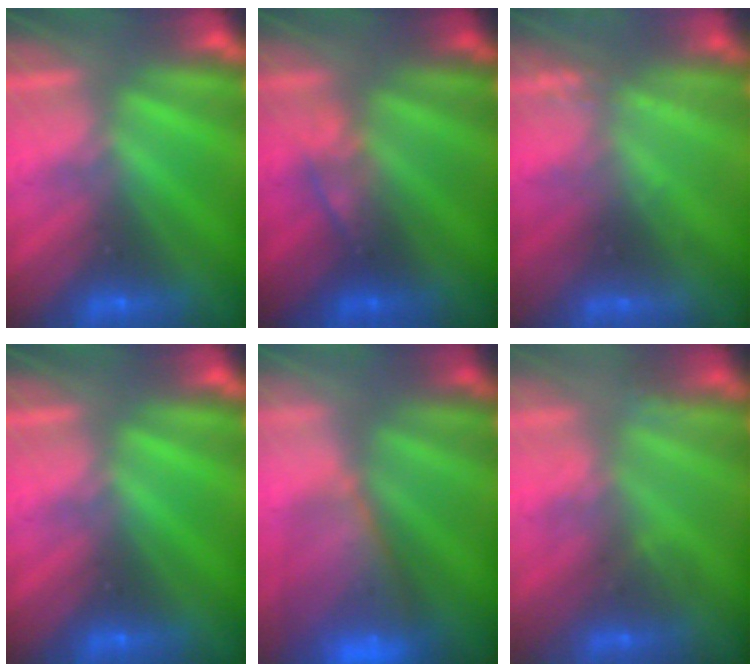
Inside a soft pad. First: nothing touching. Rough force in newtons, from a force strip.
{"total": 2.4}
{"total": 2.1}
{"total": 0.0}
{"total": 6.4}
{"total": 2.8}